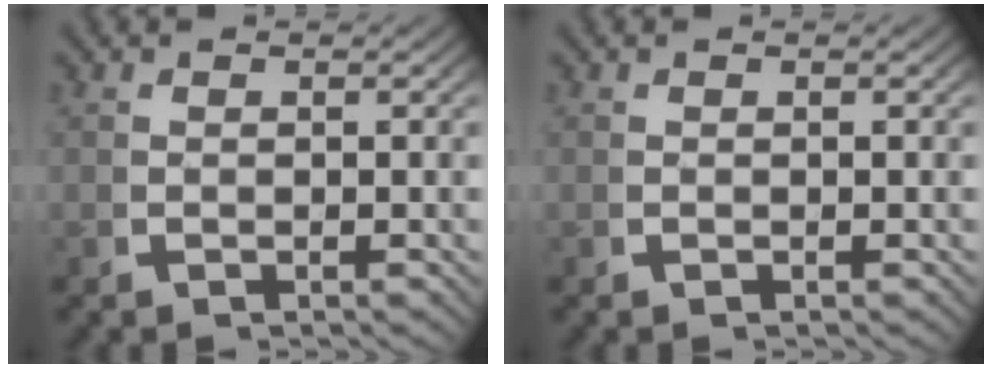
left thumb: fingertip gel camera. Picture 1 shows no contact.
{"total": 0.0}